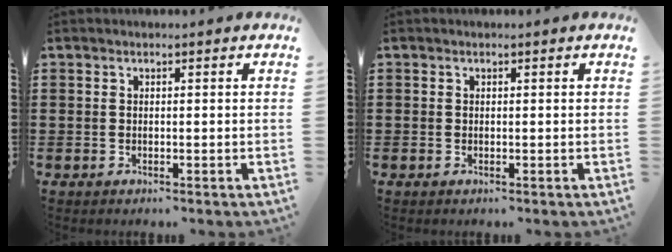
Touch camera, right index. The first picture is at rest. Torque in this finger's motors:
{"motor_torque": [0.05, -0.05, 0.01, 0.02]}